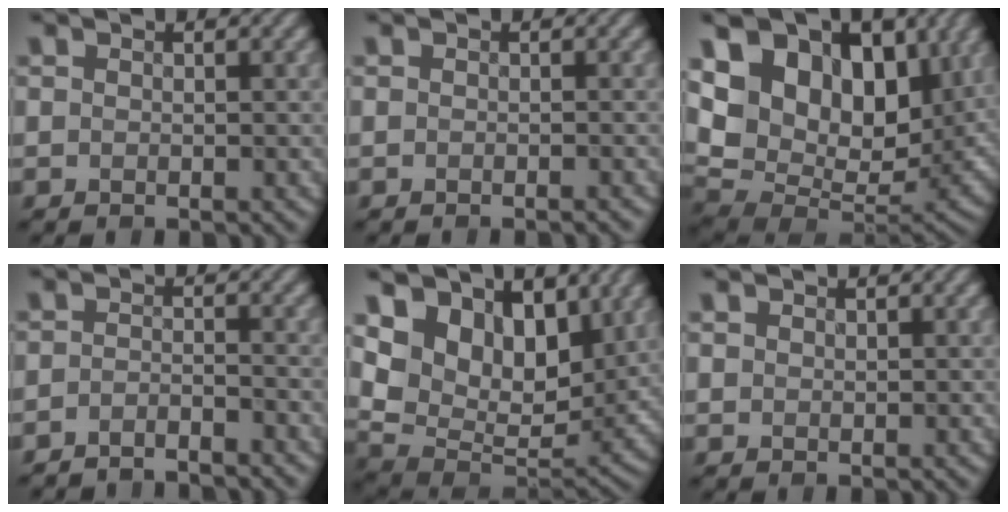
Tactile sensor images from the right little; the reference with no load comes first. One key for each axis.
{"total": 0.6, "fx": -0.5, "fy": 0.0, "fz": 0.1, "tx": -0.003, "ty": -0.003, "tz": -0.008}
{"total": 16.5, "fx": 6.8, "fy": 10.7, "fz": 10.5, "tx": -0.202, "ty": 0.017, "tz": 0.110}
{"total": 2.4, "fx": -2.3, "fy": 0.1, "fz": 0.5, "tx": -0.011, "ty": 0.001, "tz": -0.043}
{"total": 10.0, "fx": 5.1, "fy": 6.2, "fz": 6.0, "tx": -0.123, "ty": -0.004, "tz": 0.086}
{"total": 0.8, "fx": 0.7, "fy": 0.5, "fz": 0.1, "tx": -0.005, "ty": 0.004, "tz": 0.013}